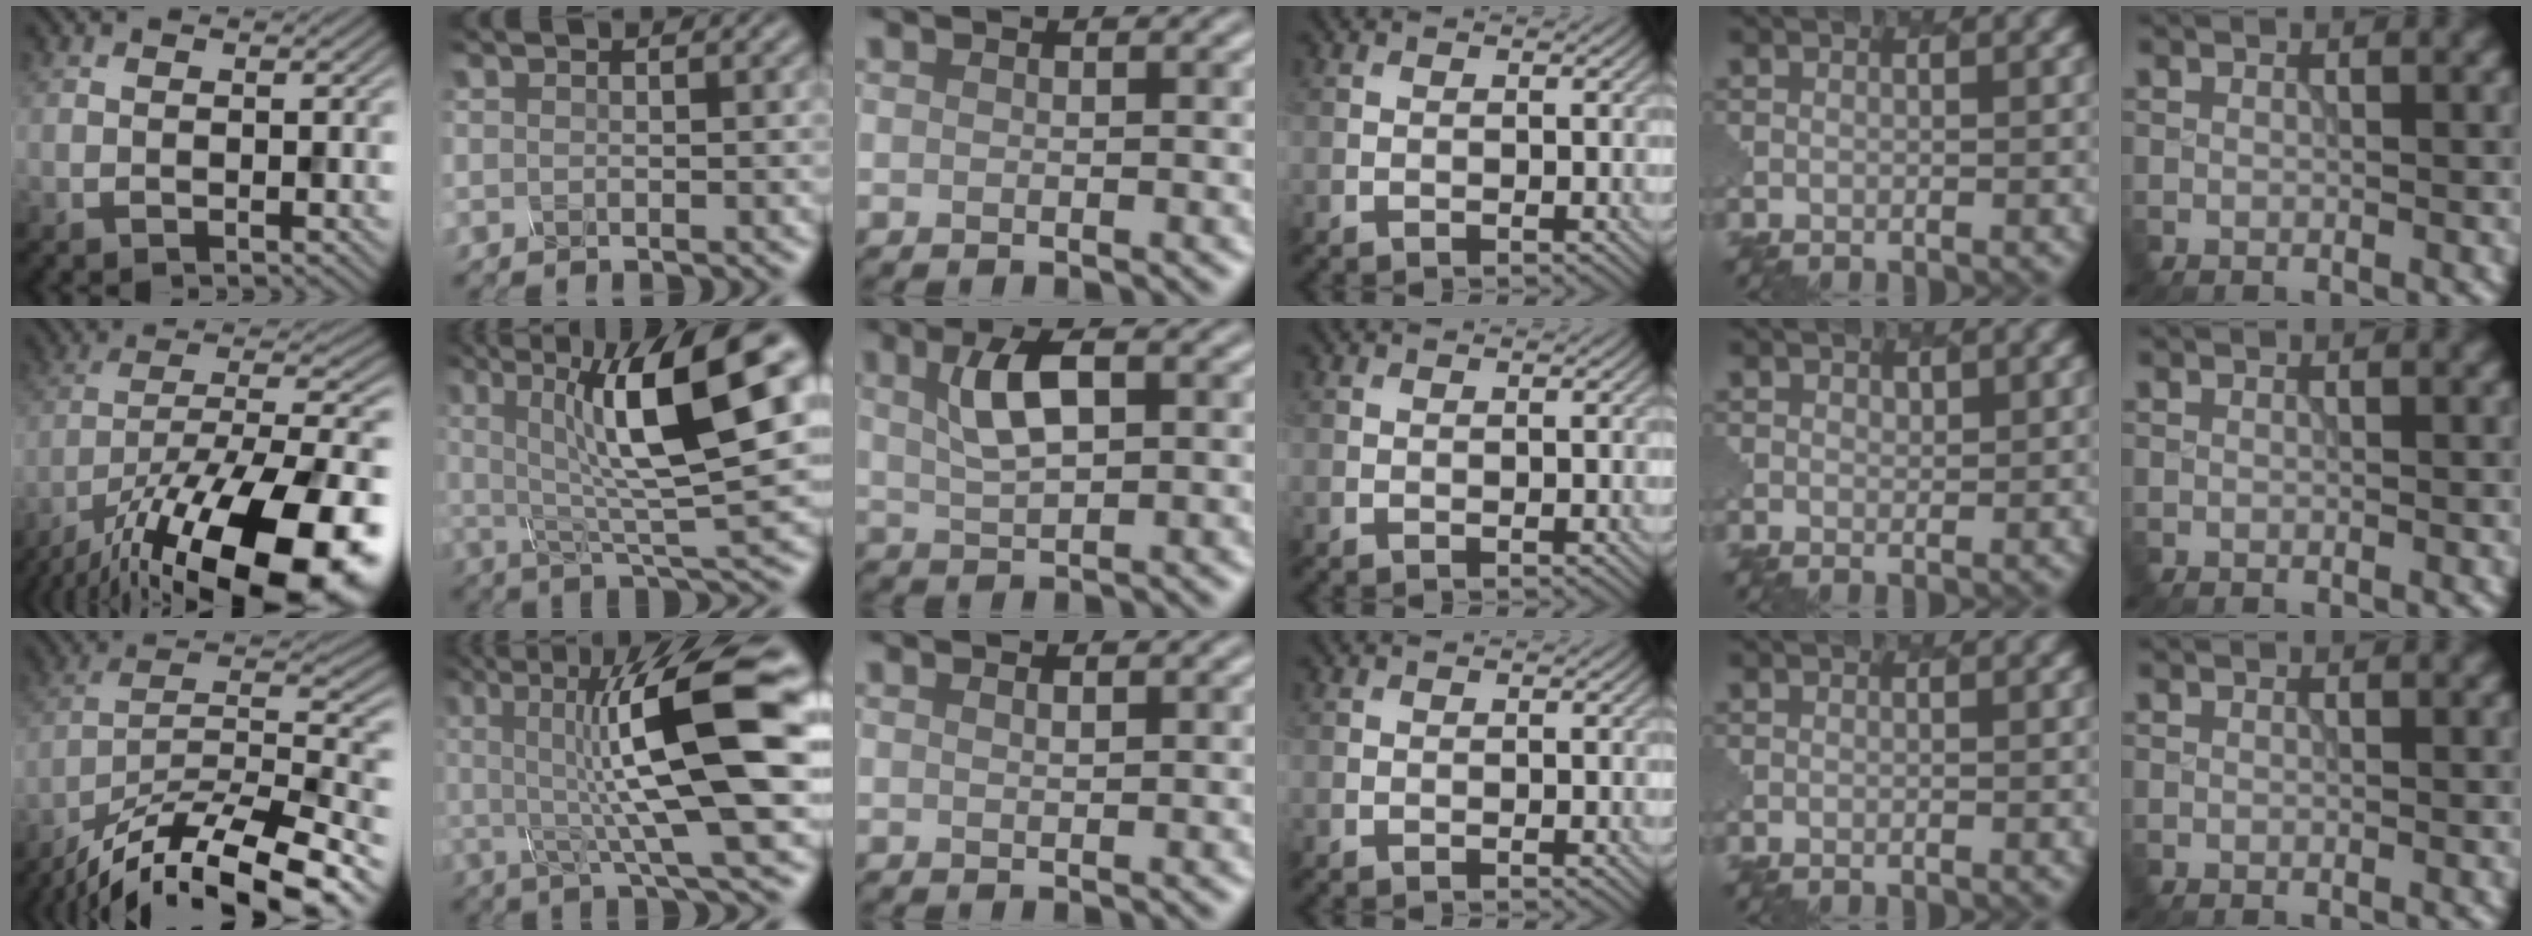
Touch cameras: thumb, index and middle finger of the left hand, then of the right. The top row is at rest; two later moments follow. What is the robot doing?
{"motion": "screw", "object": "spray bottle"}